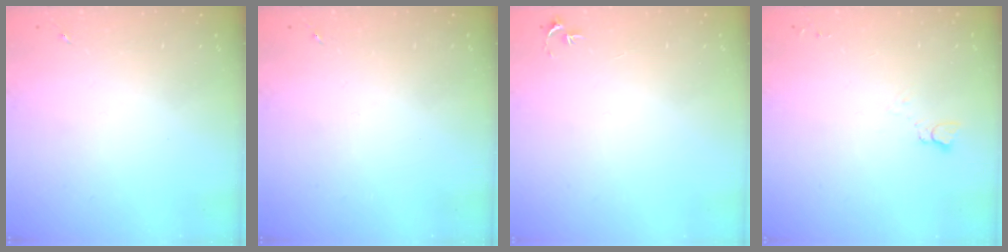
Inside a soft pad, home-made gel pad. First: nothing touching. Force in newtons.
{"total": 0.0}
{"total": 2.7, "press": 2.7, "slide": 0.3}
{"total": 2.5, "press": 2.5, "slide": 0.2}